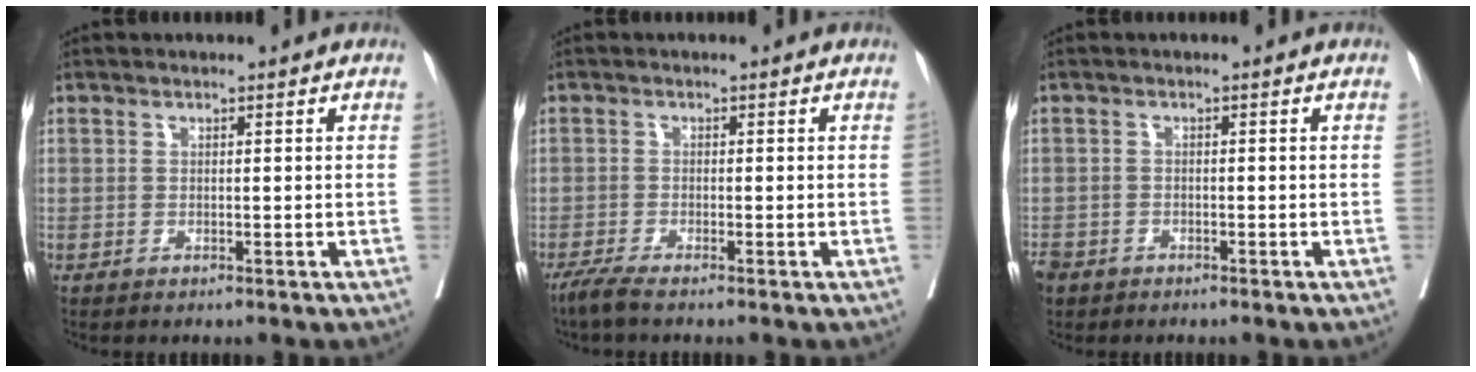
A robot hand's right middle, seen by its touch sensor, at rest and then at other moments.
{"total": 2.2, "force": [-1.8, -0.2, 1.2], "torque": [-0.033, -0.007, -0.042]}
{"total": 4.7, "force": [-3.3, 3.2, 1.2], "torque": [-0.034, -0.001, -0.060]}